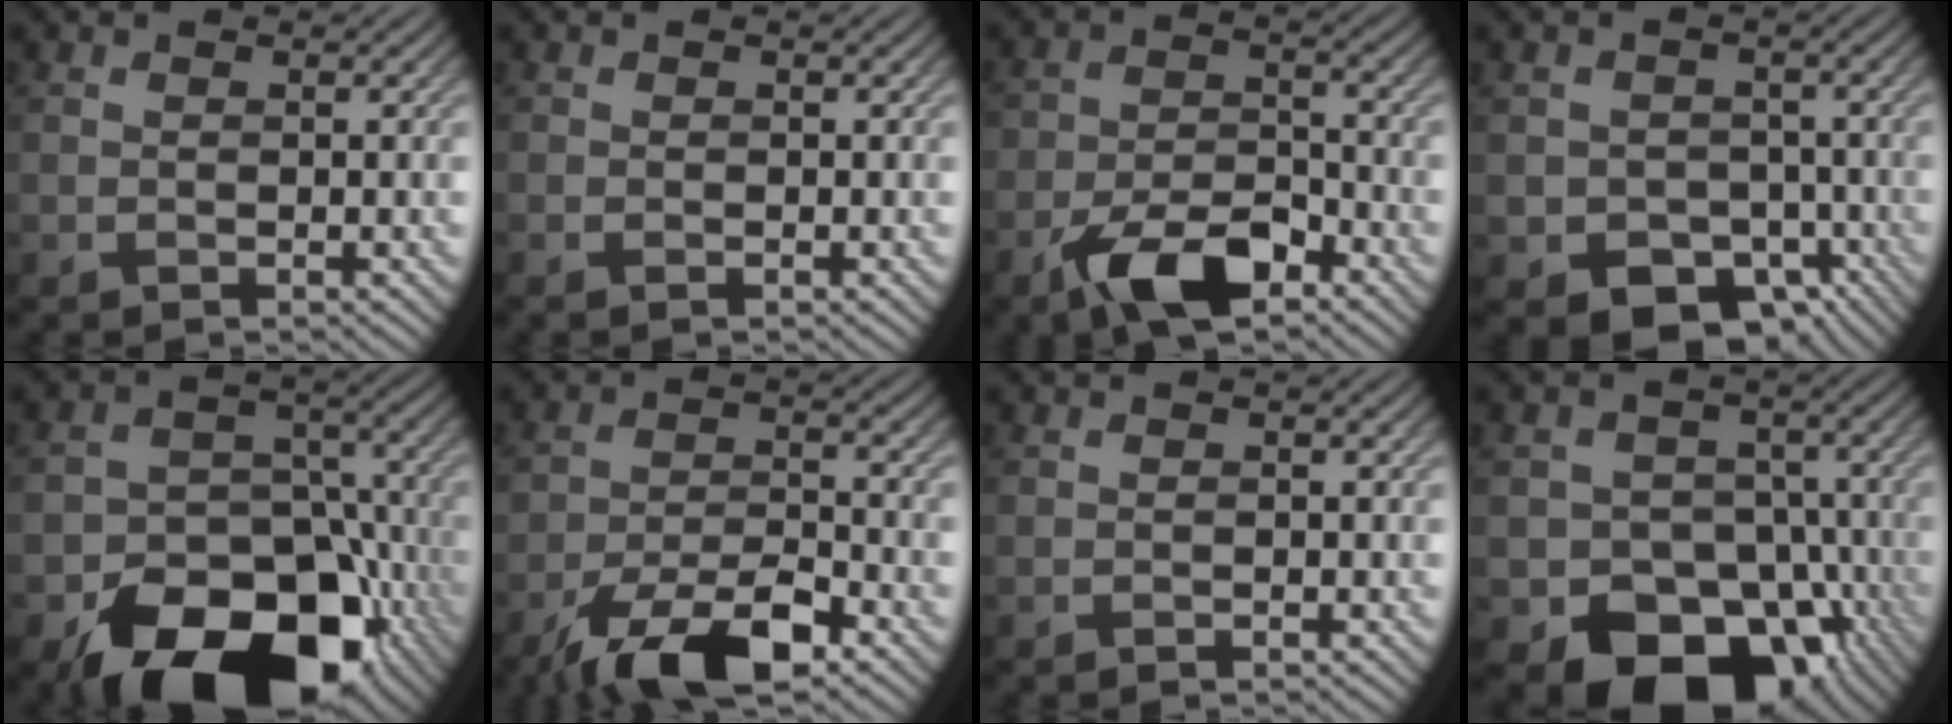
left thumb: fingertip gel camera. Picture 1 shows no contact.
{"total": 0.0}
{"total": 8.2, "force": [-5.2, 3.6, 5.2], "torque": [-0.092, 0.003, -0.104]}
{"total": 7.2, "force": [-3.5, 5.5, 3.0], "torque": [-0.049, -0.021, -0.057]}
{"total": 18.2, "force": [-10.4, 11.8, 9.2], "torque": [-0.133, -0.048, -0.158]}
{"total": 9.5, "force": [-6.5, 3.1, 6.1], "torque": [-0.106, 0.002, -0.123]}
{"total": 0.0}
{"total": 13.9, "force": [-7.3, 10.1, 6.3], "torque": [-0.088, -0.035, -0.119]}